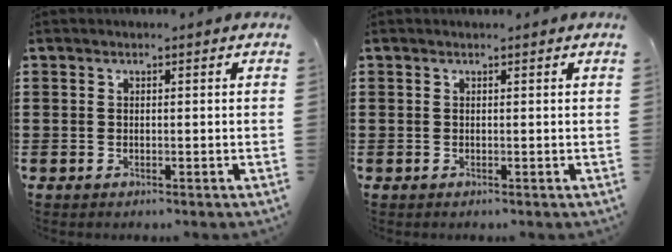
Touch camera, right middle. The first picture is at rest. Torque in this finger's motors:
{"motor_torque": [-0.05, -0.07, -0.01, 0.01]}